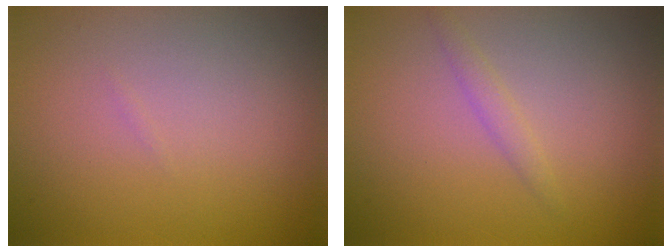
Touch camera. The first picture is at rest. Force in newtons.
{"total": 1.1, "press": 1.1, "slide": 0.0}